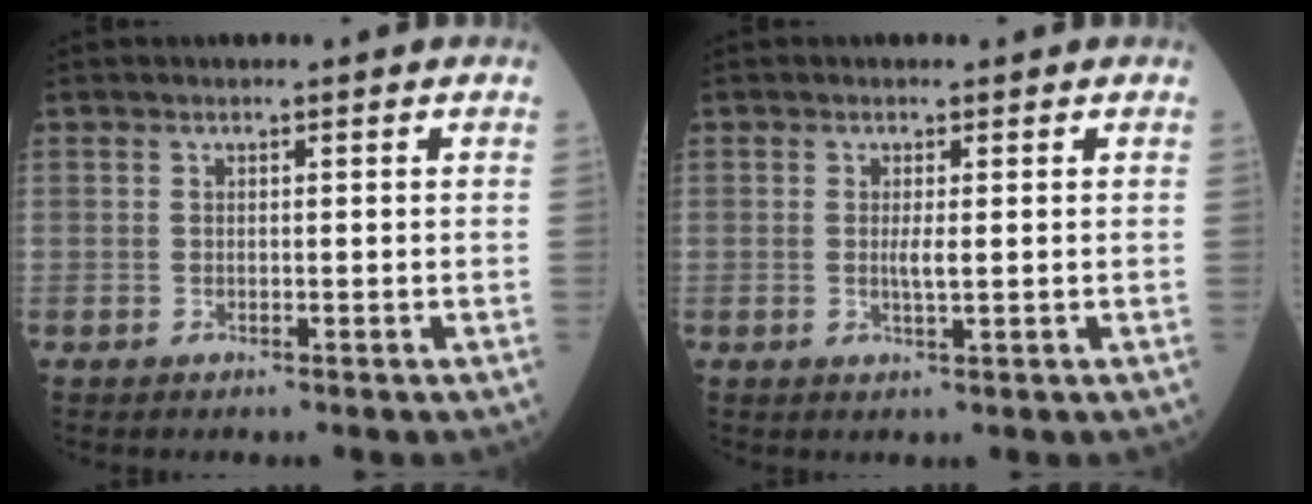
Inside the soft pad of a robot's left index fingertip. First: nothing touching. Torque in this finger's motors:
{"motor_torque": [0.25, 0.05, 0.06, 0.04]}